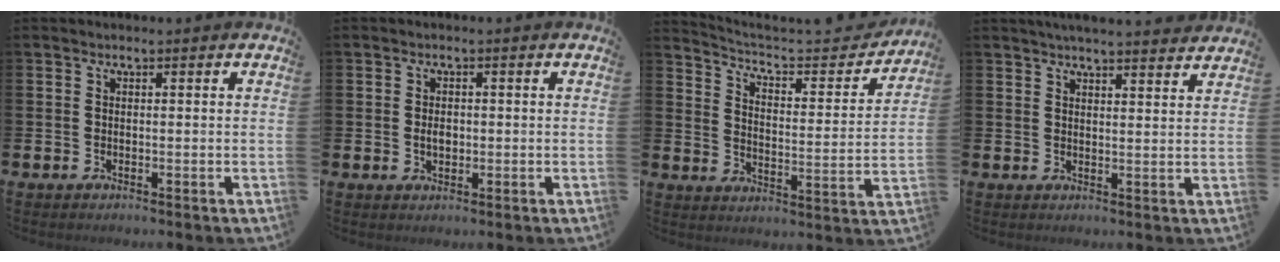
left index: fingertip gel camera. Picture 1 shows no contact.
{"total": 1.9, "force": [0.0, 1.3, 1.5], "torque": [-0.010, -0.001, -0.006]}
{"total": 5.3, "force": [4.9, 0.9, 1.5], "torque": [-0.051, -0.042, 0.076]}
{"total": 4.1, "force": [4.0, -0.1, 0.7], "torque": [-0.023, -0.017, 0.073]}